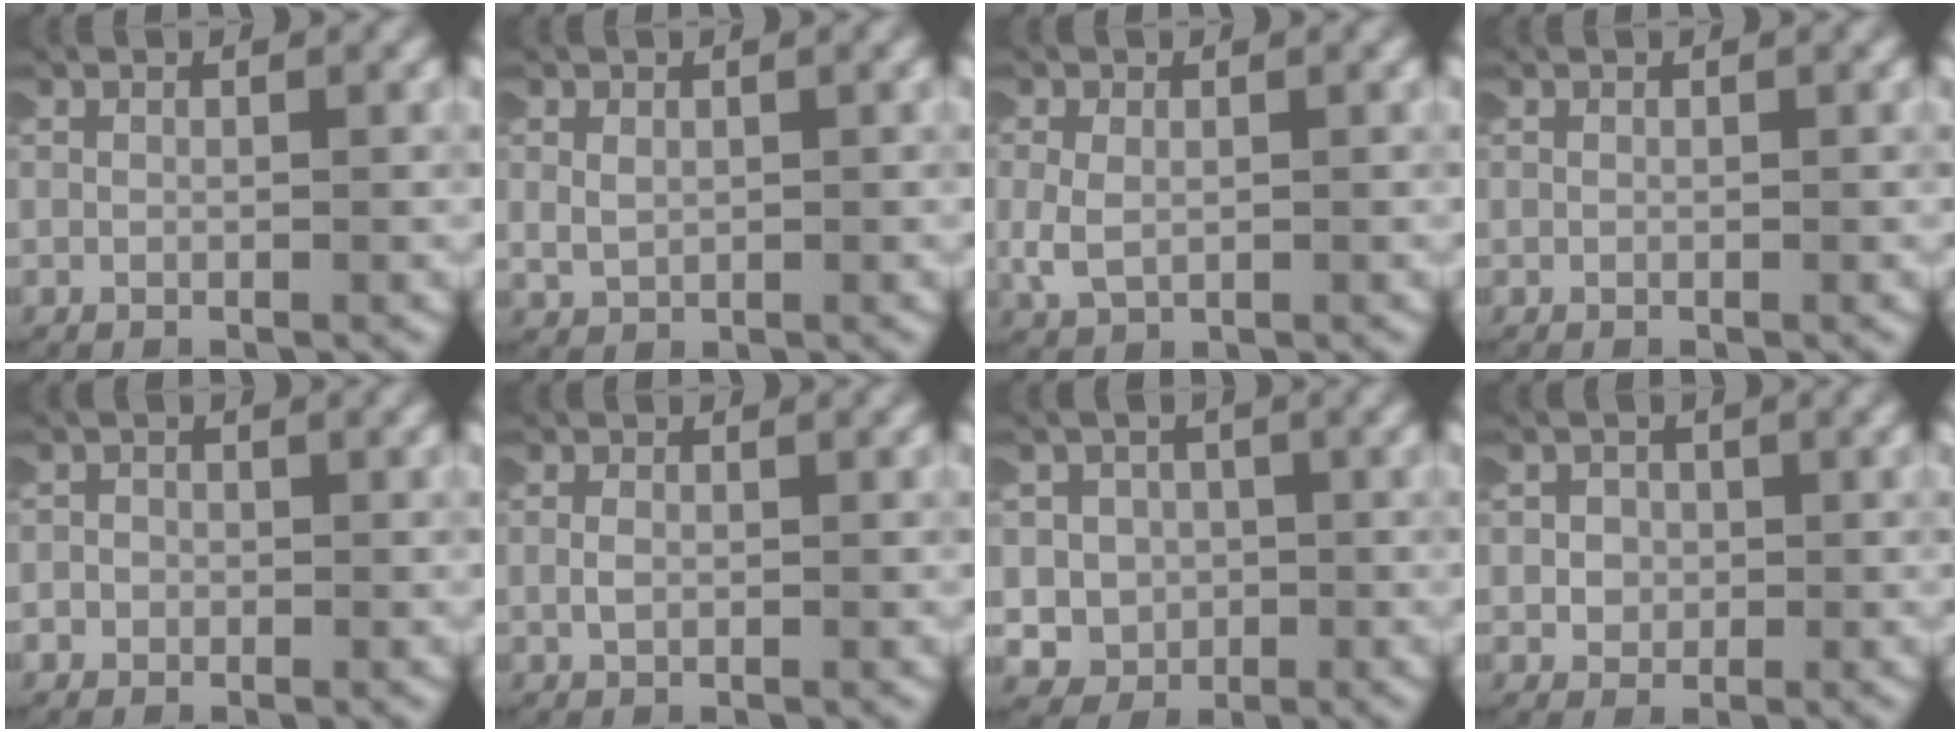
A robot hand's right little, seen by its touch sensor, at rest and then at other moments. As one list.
[{"total": 1.4, "force": [0.5, 1.1, 0.7], "torque": [-0.029, -0.004, 0.016]}, {"total": 2.4, "force": [0.0, 1.8, 1.6], "torque": [-0.058, -0.005, 0.008]}, {"total": 0.0}, {"total": 2.4, "force": [-0.7, 2.3, 0.2], "torque": [-0.011, 0.004, -0.024]}, {"total": 0.8, "force": [0.0, 0.5, 0.6], "torque": [-0.017, 0.002, 0.000]}, {"total": 9.5, "force": [-2.8, 8.9, 1.9], "torque": [-0.068, -0.028, -0.055]}, {"total": 1.9, "force": [-0.4, 1.9, 0.4], "torque": [-0.011, 0.006, -0.010]}]